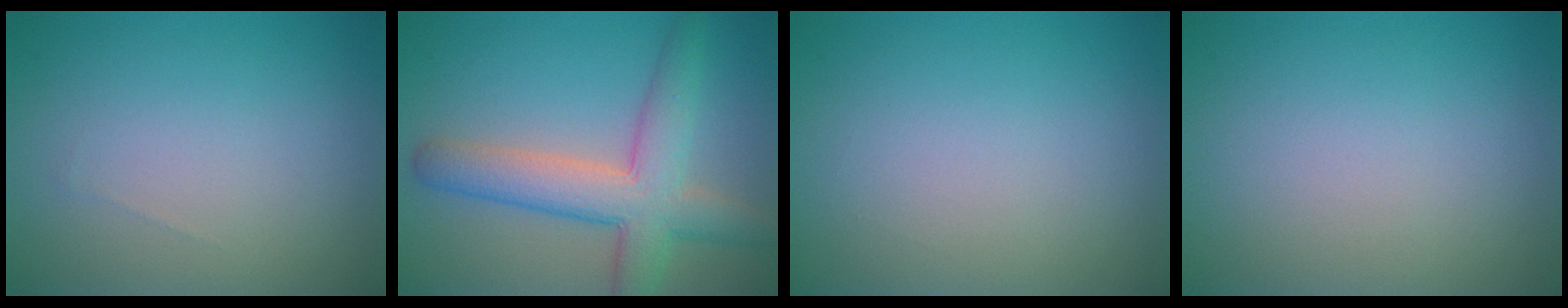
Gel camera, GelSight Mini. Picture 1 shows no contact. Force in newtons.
{"total": 6.6, "press": 6.6, "slide": 0.3}
{"total": 0.0}
{"total": 0.0}